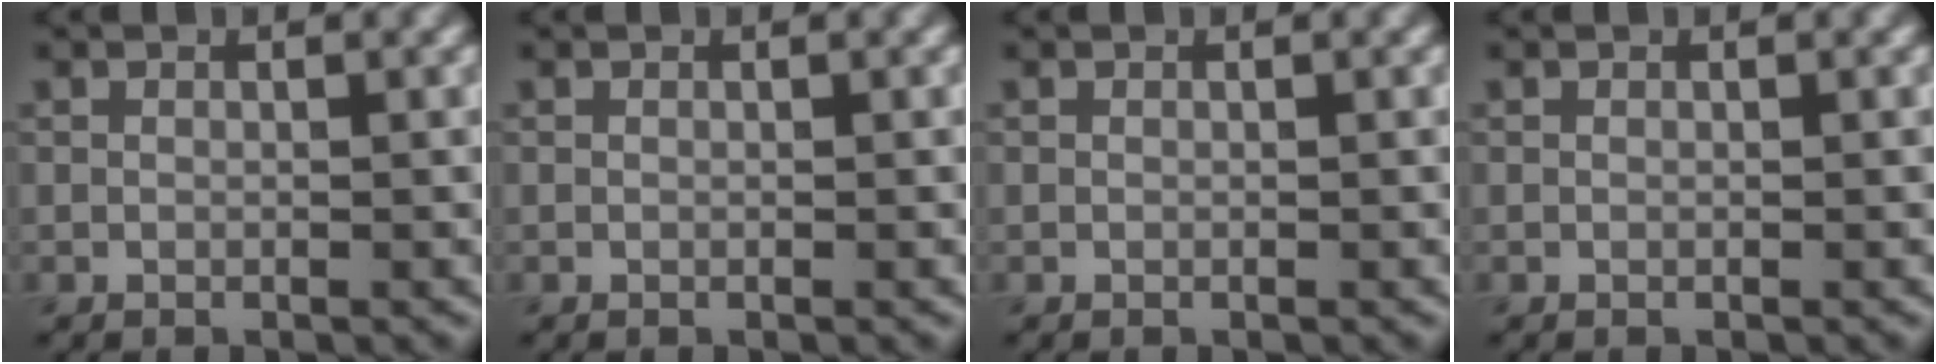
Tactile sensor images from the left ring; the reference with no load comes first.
{"total": 0.0}
{"total": 0.0}
{"total": 0.0}